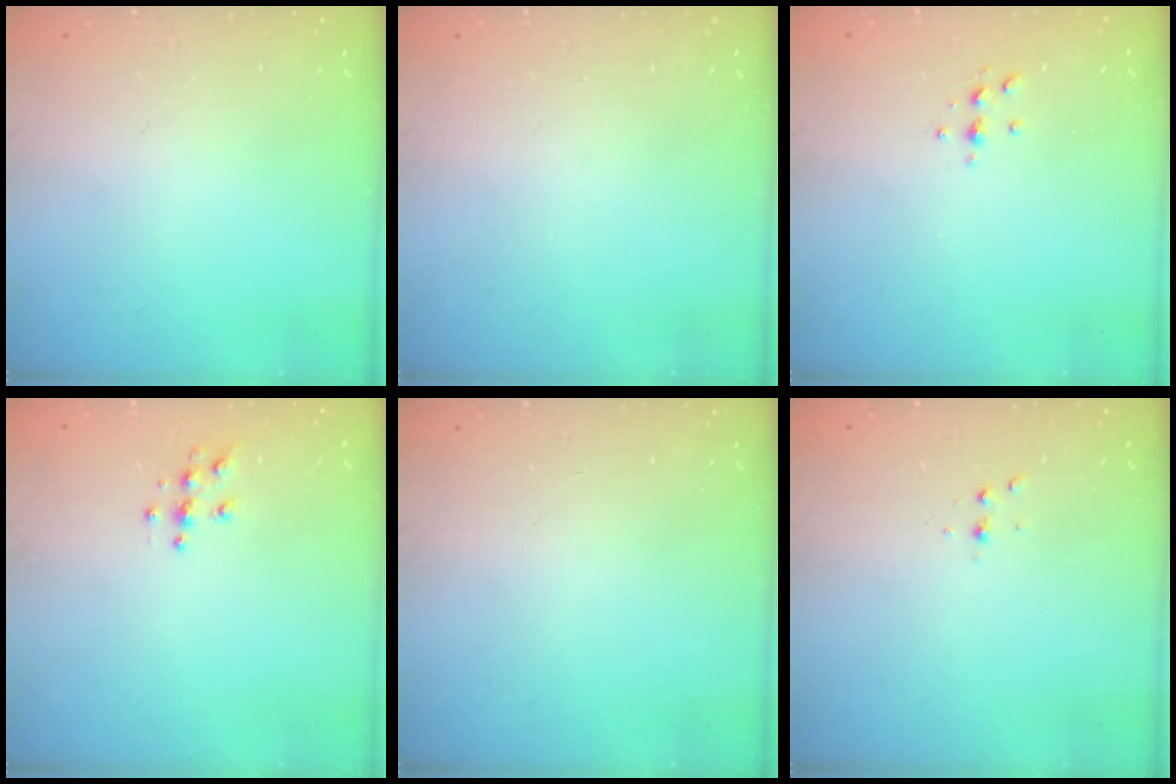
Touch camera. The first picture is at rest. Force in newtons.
{"total": 0.6, "press": 0.0, "slide": 0.6}
{"total": 3.0, "press": 3.0, "slide": 0.4}
{"total": 4.0, "press": 3.9, "slide": 0.4}
{"total": 0.0}
{"total": 2.3, "press": 2.3, "slide": 0.3}